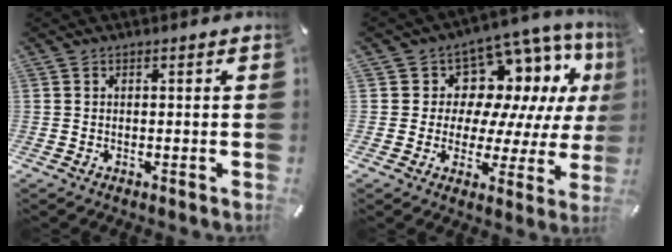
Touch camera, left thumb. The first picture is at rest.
{"total": 10.4, "force": [5.0, 8.5, 3.3], "torque": [-0.057, -0.061, 0.096]}